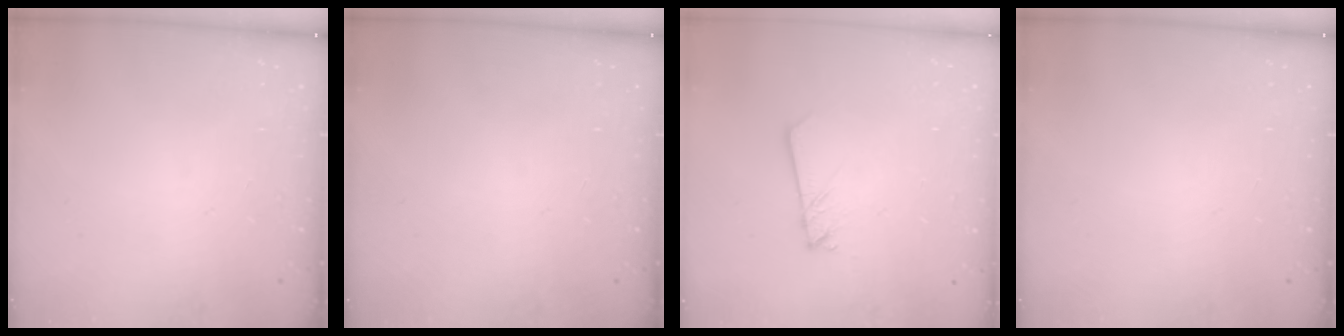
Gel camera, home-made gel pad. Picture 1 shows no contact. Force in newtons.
{"total": 0.0}
{"total": 2.2, "press": 2.2, "slide": 0.2}
{"total": 0.0}